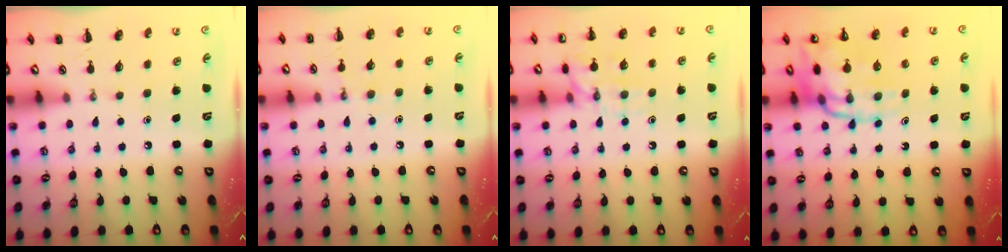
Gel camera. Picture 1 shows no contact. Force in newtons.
{"total": 6.5, "press": 6.3, "slide": 1.6}
{"total": 12.4, "press": 12.3, "slide": 0.8}
{"total": 15.6, "press": 15.3, "slide": 3.0}